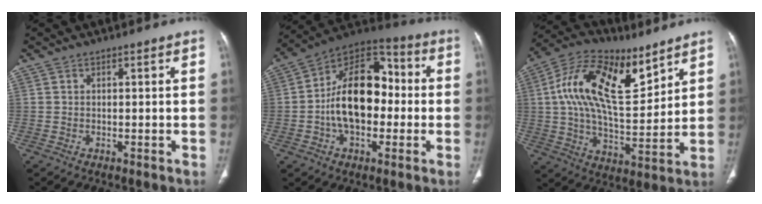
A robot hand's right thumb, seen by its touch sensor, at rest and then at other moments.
{"total": 18.5, "force": [-1.2, 11.7, 14.3], "torque": [-0.208, 0.040, -0.029]}
{"total": 20.3, "force": [8.3, 9.6, 15.8], "torque": [-0.265, -0.022, 0.144]}